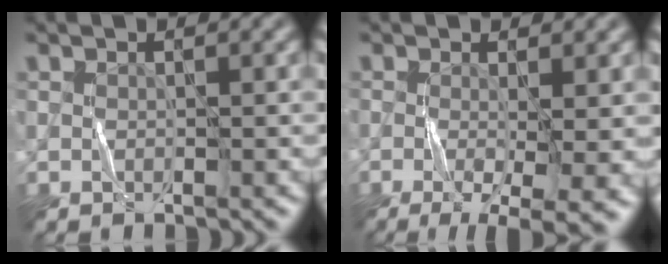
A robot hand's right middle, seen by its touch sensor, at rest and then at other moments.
{"total": 8.0, "force": [-2.2, 2.4, 7.3], "torque": [-0.097, -0.011, -0.021]}